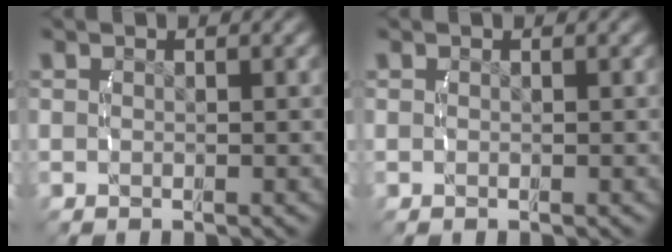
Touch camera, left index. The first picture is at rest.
{"total": 0.0}